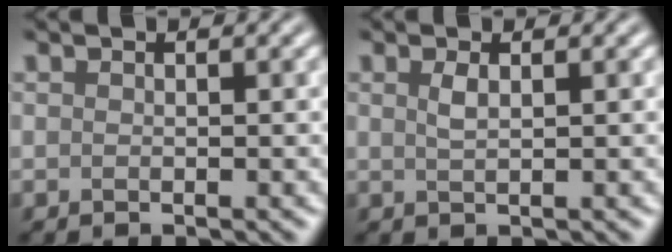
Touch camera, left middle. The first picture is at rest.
{"total": 1.2, "force": [0.5, 0.4, 1.0], "torque": [-0.023, 0.001, 0.009]}